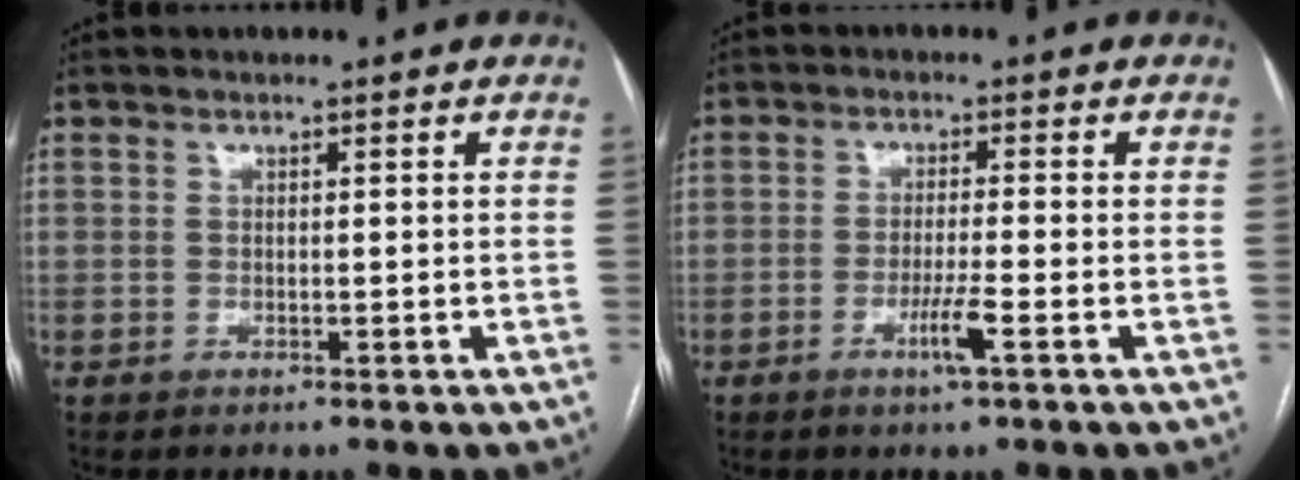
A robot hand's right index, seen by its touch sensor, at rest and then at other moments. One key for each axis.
{"total": 4.0, "fx": -1.9, "fy": -0.3, "fz": 3.5, "tx": -0.068, "ty": -0.008, "tz": -0.037}